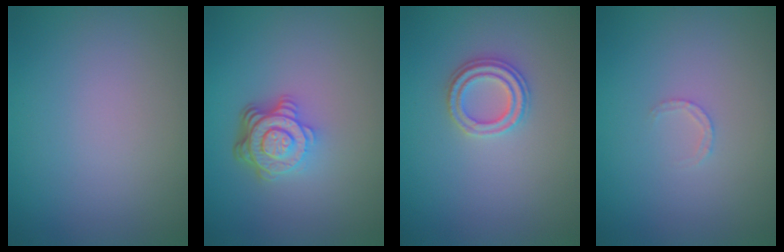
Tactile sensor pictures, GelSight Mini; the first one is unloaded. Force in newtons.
{"total": 4.9, "press": 3.4, "slide": 3.5}
{"total": 2.4, "press": 2.3, "slide": 0.6}
{"total": 0.9, "press": 0.9, "slide": 0.2}